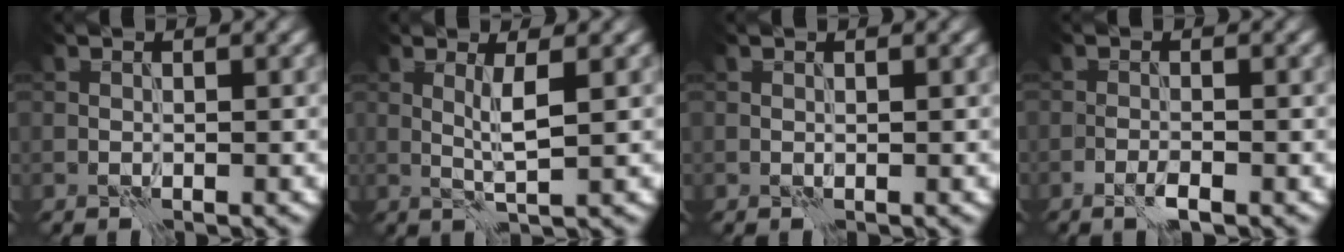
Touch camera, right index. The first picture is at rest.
{"total": 2.2, "force": [0.8, -0.1, 2.0], "torque": [-0.041, -0.003, 0.016]}
{"total": 0.0}
{"total": 1.1, "force": [-0.7, 0.0, 0.9], "torque": [-0.016, 0.000, -0.016]}